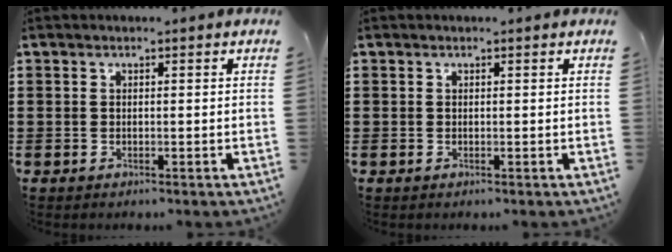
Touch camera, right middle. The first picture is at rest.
{"total": 0.0}